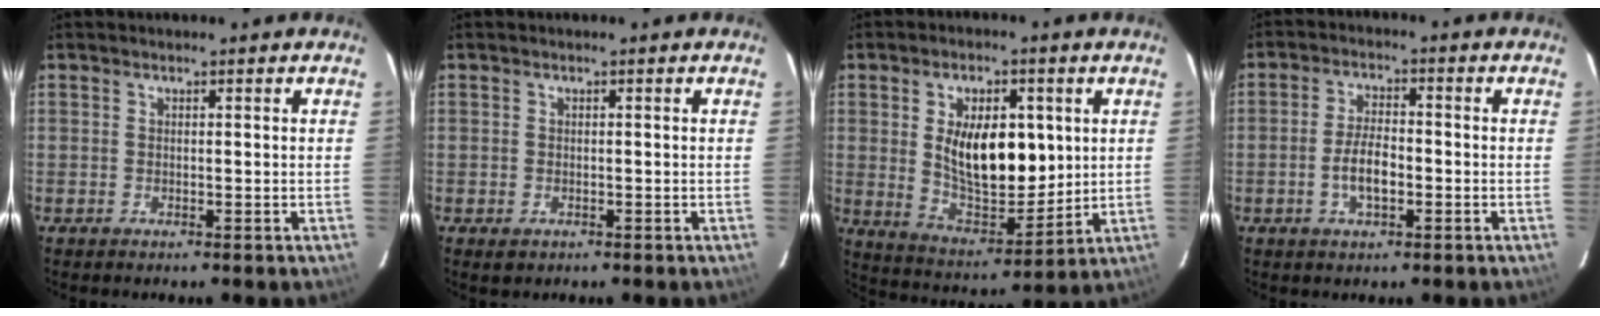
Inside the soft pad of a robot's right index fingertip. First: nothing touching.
{"total": 1.4, "force": [-0.6, 1.2, 0.5], "torque": [-0.010, -0.005, -0.008]}
{"total": 14.6, "force": [2.7, 7.5, 12.2], "torque": [-0.215, -0.006, 0.061]}
{"total": 5.5, "force": [-1.8, 2.2, 4.7], "torque": [-0.096, 0.006, -0.031]}